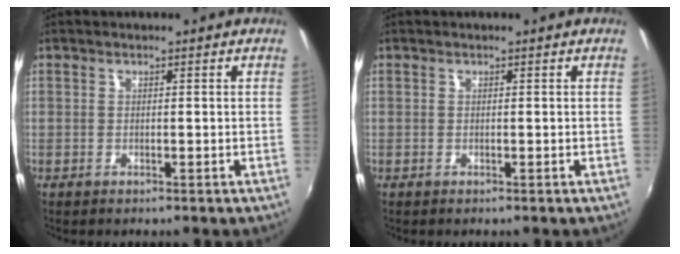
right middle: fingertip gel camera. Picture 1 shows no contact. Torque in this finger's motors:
{"motor_torque": [0.00, 0.00, 0.00, 0.00]}